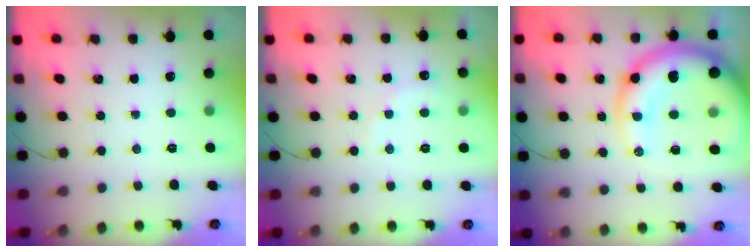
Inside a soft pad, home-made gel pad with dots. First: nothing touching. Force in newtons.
{"total": 6.5, "press": 6.4, "slide": 1.2}
{"total": 20.8, "press": 20.2, "slide": 5.0}